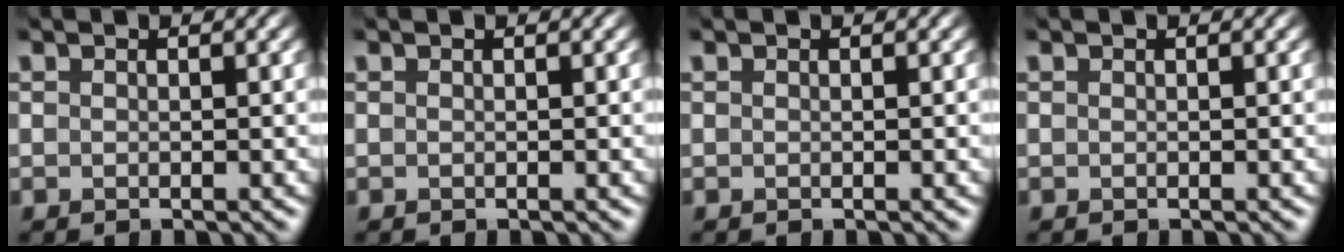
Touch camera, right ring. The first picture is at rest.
{"total": 0.0}
{"total": 0.0}
{"total": 0.0}